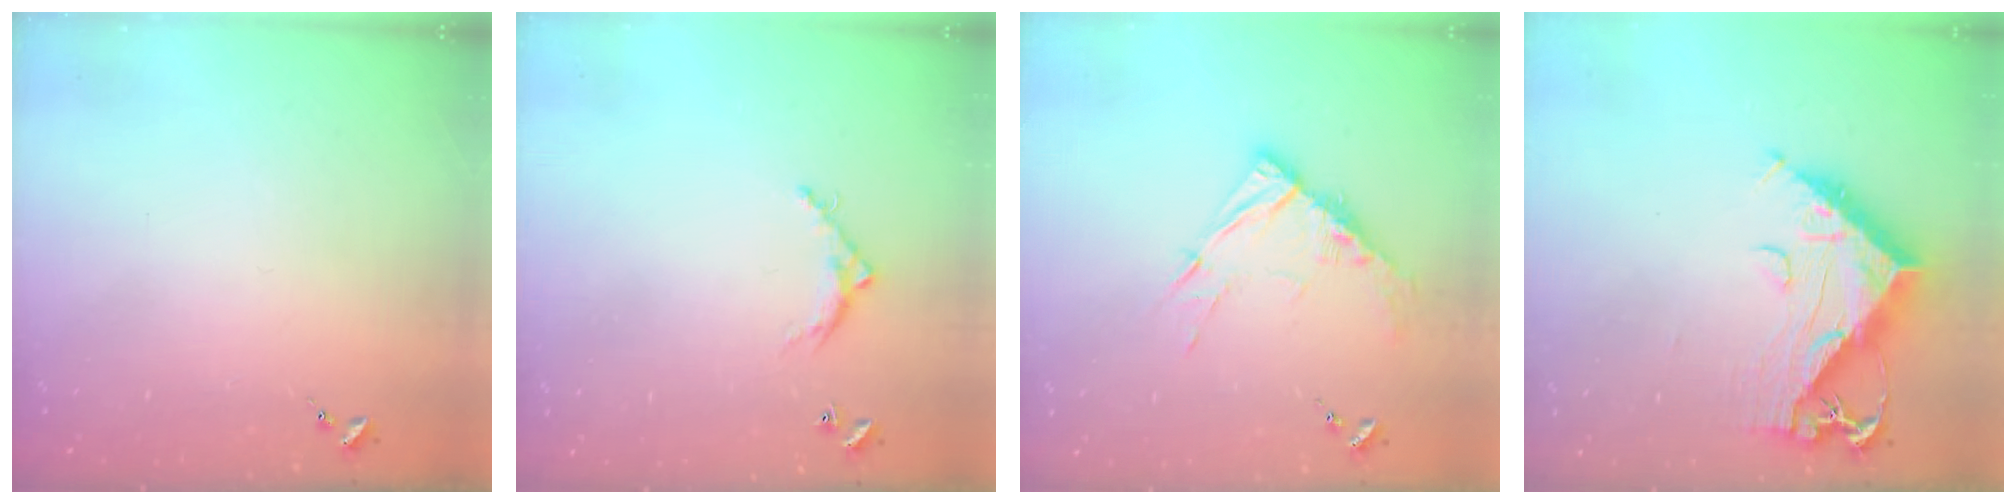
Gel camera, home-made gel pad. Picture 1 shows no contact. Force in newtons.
{"total": 6.0, "press": 6.0, "slide": 0.3}
{"total": 11.3, "press": 11.2, "slide": 1.1}
{"total": 13.6, "press": 13.6, "slide": 1.1}